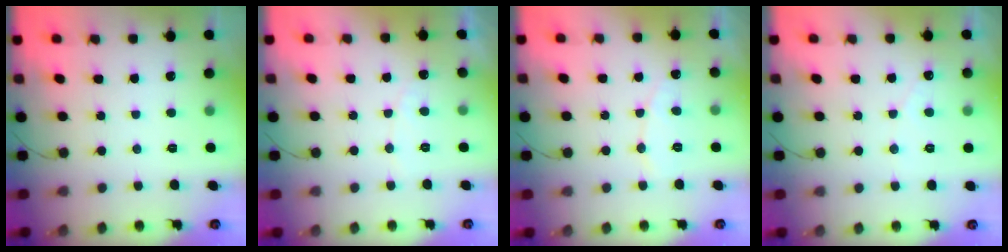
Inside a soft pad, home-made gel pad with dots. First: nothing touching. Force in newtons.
{"total": 4.2, "press": 4.2, "slide": 0.3}
{"total": 5.8, "press": 5.8, "slide": 0.2}
{"total": 1.6, "press": 1.6, "slide": 0.1}